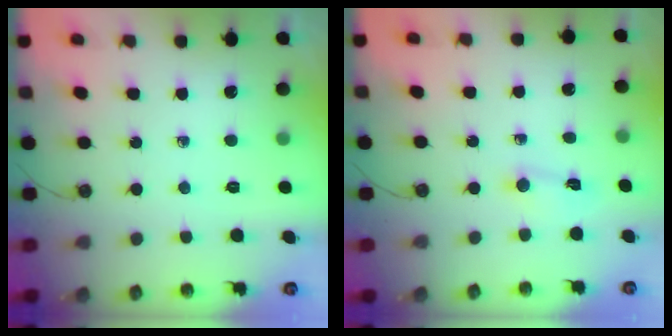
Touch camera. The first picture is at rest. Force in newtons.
{"total": 2.9, "press": 2.9, "slide": 0.4}